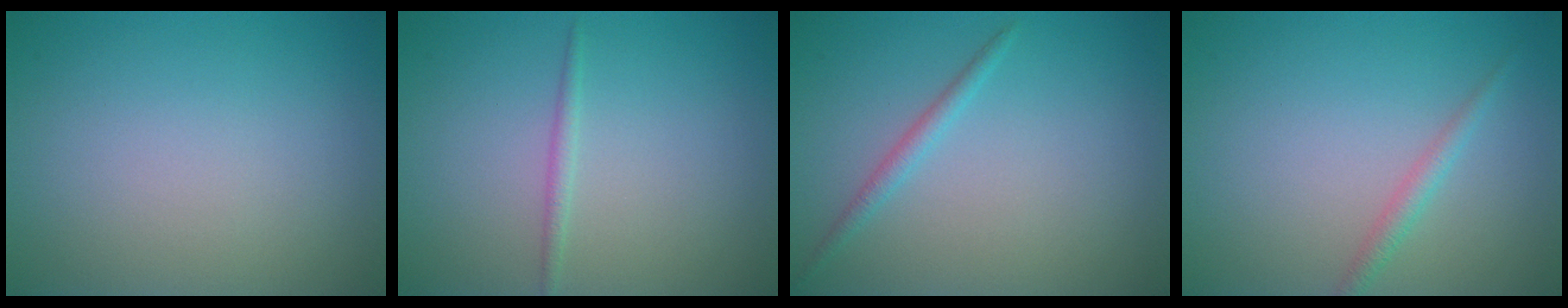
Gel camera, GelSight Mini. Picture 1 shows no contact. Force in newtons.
{"total": 0.9, "press": 0.9, "slide": 0.0}
{"total": 1.3, "press": 1.3, "slide": 0.0}
{"total": 1.4, "press": 1.4, "slide": 0.0}